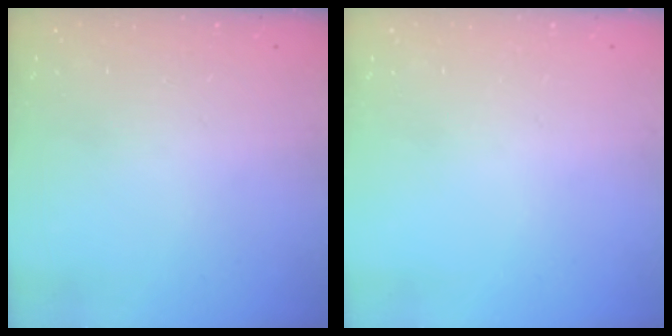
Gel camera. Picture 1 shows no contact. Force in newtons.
{"total": 0.0}